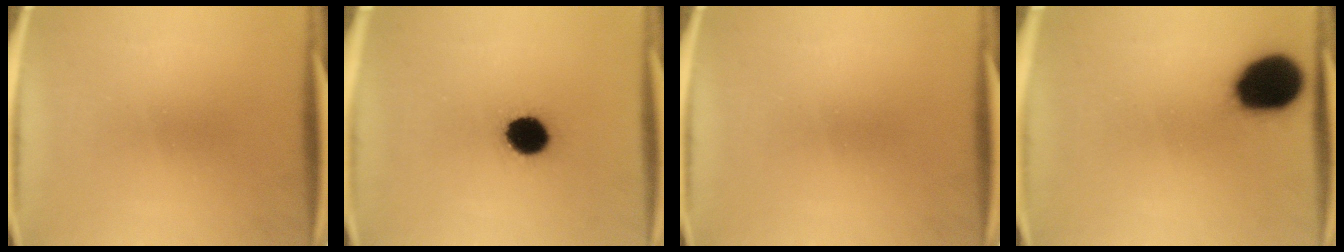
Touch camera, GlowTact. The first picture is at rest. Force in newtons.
{"total": 8.4}
{"total": 0.0}
{"total": 16.8}